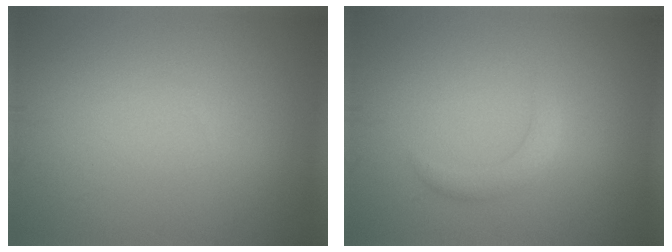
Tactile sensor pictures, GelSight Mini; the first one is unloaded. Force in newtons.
{"total": 1.5, "press": 1.5, "slide": 0.1}